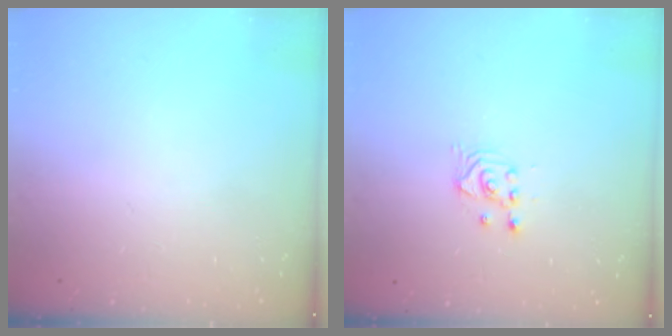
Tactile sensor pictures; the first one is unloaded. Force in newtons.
{"total": 2.4, "press": 2.3, "slide": 0.2}